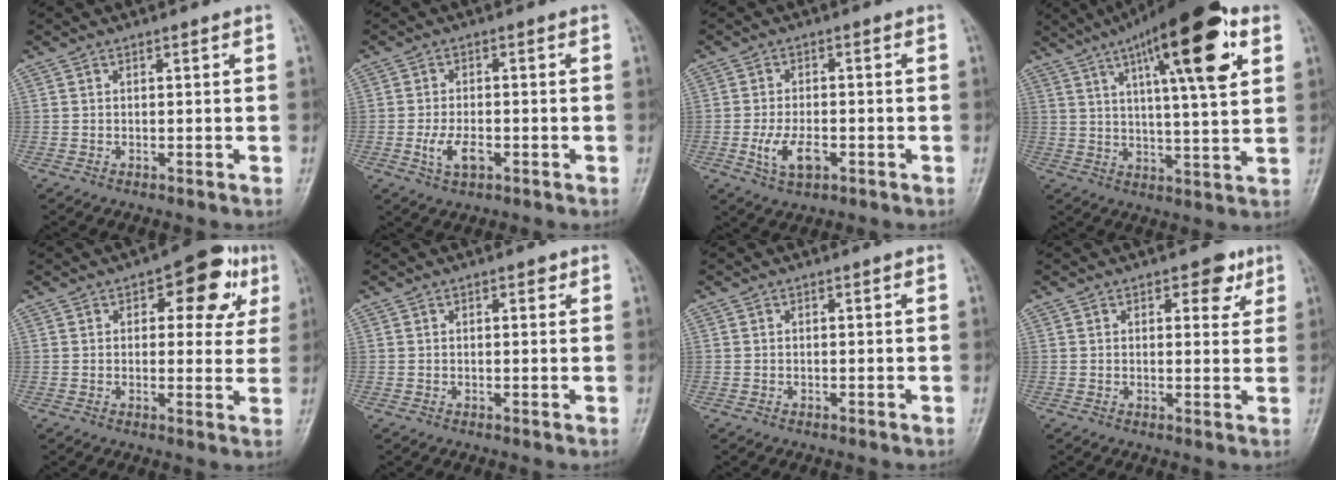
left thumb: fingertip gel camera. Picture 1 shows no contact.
{"total": 4.7, "force": [-1.7, 2.4, 3.7], "torque": [-0.073, 0.006, -0.027]}
{"total": 5.9, "force": [-2.0, 3.0, 4.6], "torque": [-0.090, 0.006, -0.033]}
{"total": 20.5, "force": [9.1, 5.0, 17.7], "torque": [-0.250, -0.013, 0.137]}
{"total": 10.9, "force": [4.4, 5.9, 8.1], "torque": [-0.052, 0.001, 0.047]}
{"total": 1.3, "force": [0.7, 0.6, 0.9], "torque": [-0.006, 0.000, 0.008]}
{"total": 0.0}
{"total": 4.8, "force": [2.6, 2.7, 3.0], "torque": [-0.011, -0.009, 0.028]}